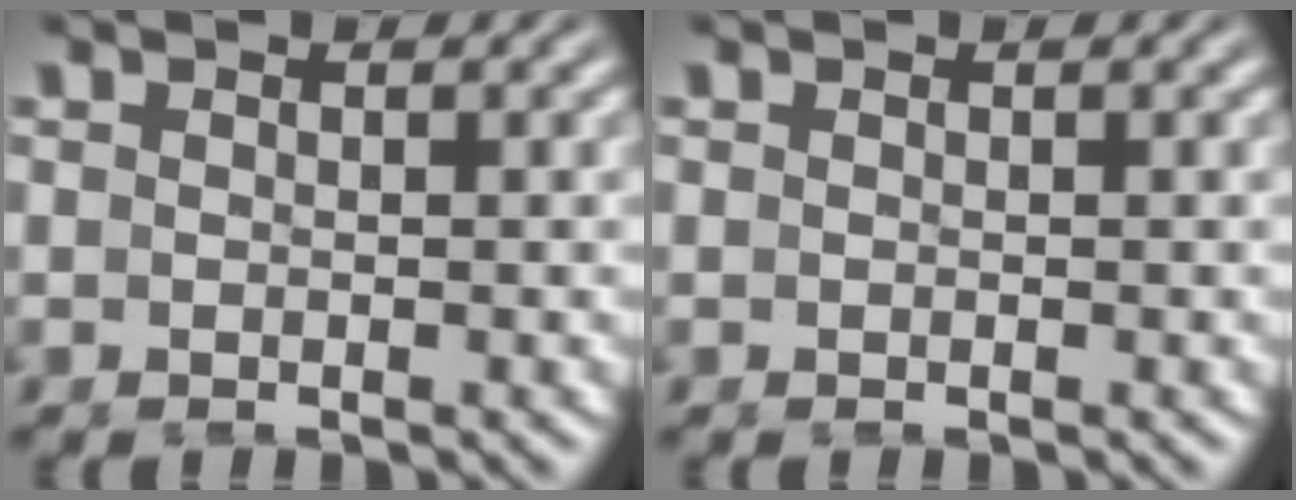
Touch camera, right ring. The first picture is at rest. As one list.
[{"total": 0.0}]